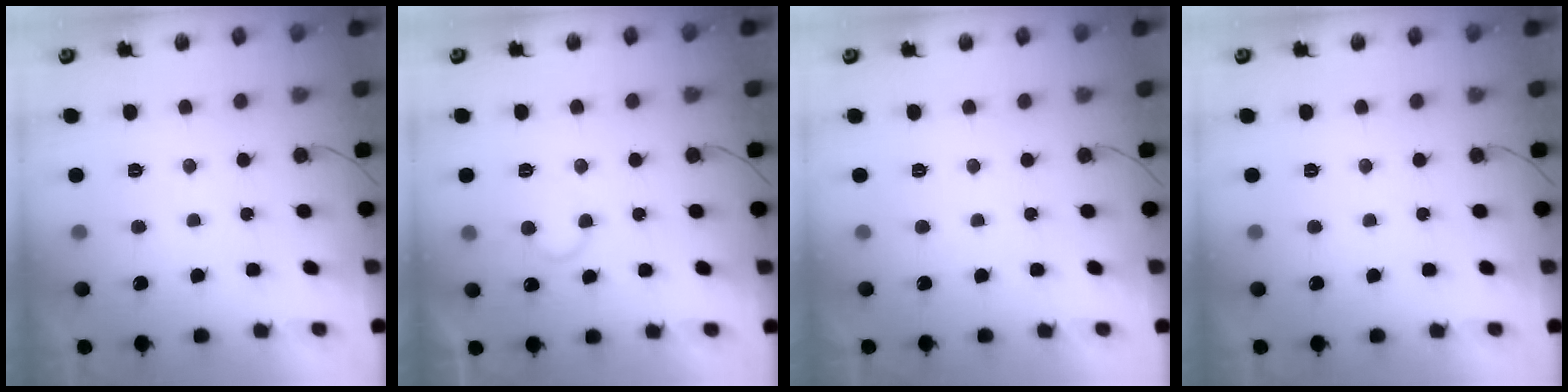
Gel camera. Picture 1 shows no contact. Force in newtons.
{"total": 6.5, "press": 6.5, "slide": 0.4}
{"total": 1.7, "press": 1.7, "slide": 0.1}
{"total": 0.0}